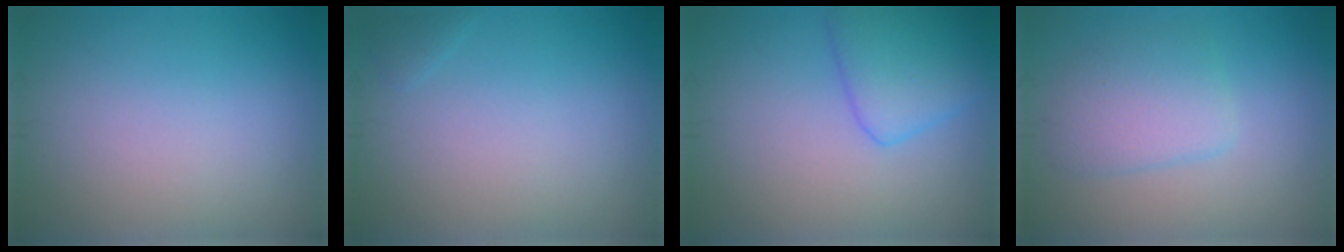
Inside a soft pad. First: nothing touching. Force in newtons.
{"total": 0.5, "press": 0.5, "slide": 0.0}
{"total": 3.8, "press": 3.8, "slide": 0.1}
{"total": 3.4, "press": 3.4, "slide": 0.1}